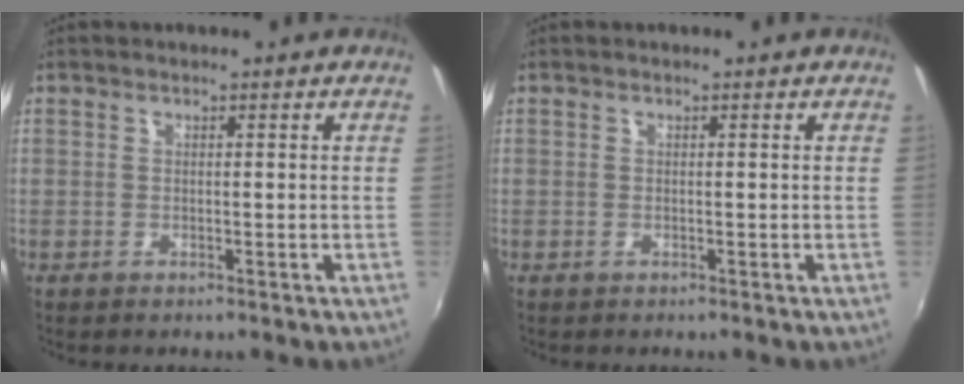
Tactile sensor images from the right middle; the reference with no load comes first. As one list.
[{"total": 0.0}]